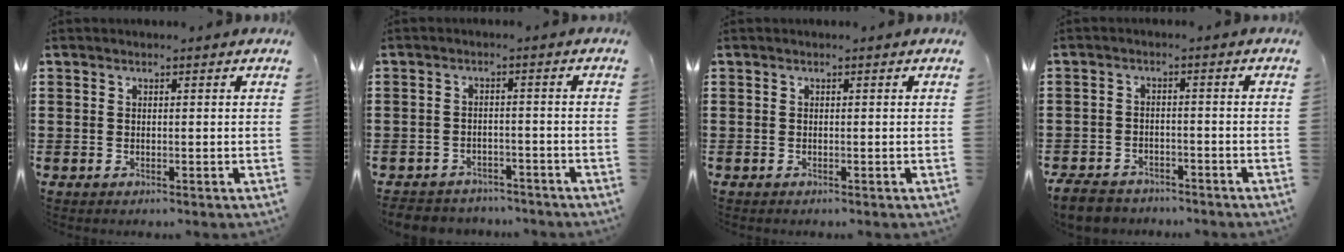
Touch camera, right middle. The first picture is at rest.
{"total": 3.0, "force": [-2.9, 0.8, -0.2], "torque": [-0.004, 0.001, -0.064]}
{"total": 0.0}
{"total": 4.1, "force": [-3.9, 1.1, 0.6], "torque": [-0.025, 0.001, -0.083]}